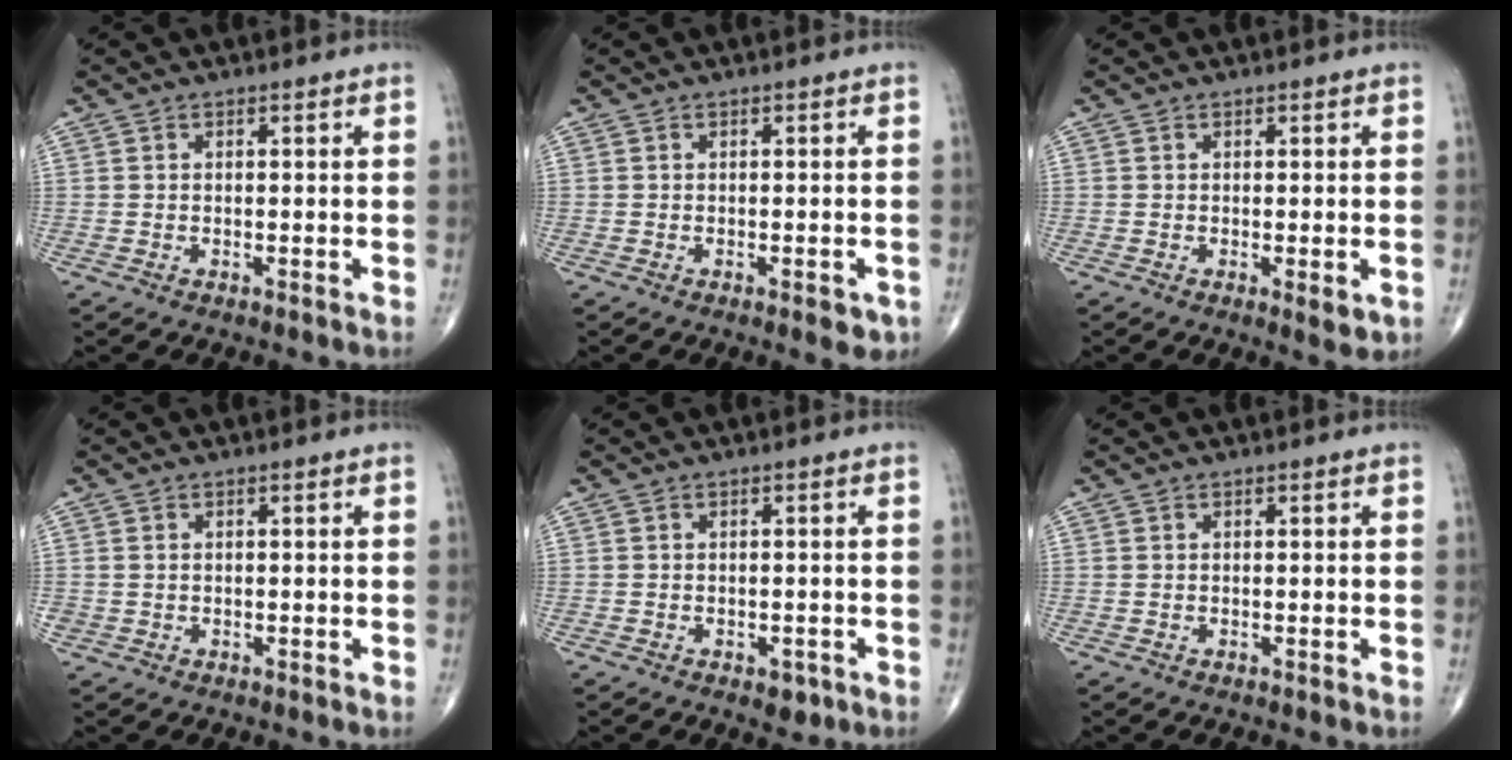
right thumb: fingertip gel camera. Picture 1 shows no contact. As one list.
[{"total": 3.0, "force": [-1.3, 1.2, 2.5], "torque": [-0.021, 0.001, -0.011]}, {"total": 2.8, "force": [-0.5, 0.9, 2.6], "torque": [-0.033, -0.008, -0.006]}, {"total": 0.9, "force": [0.1, 0.8, 0.3], "torque": [0.000, 0.001, 0.003]}, {"total": 2.5, "force": [-1.3, 1.5, 1.6], "torque": [-0.007, 0.004, -0.011]}, {"total": 0.0}]